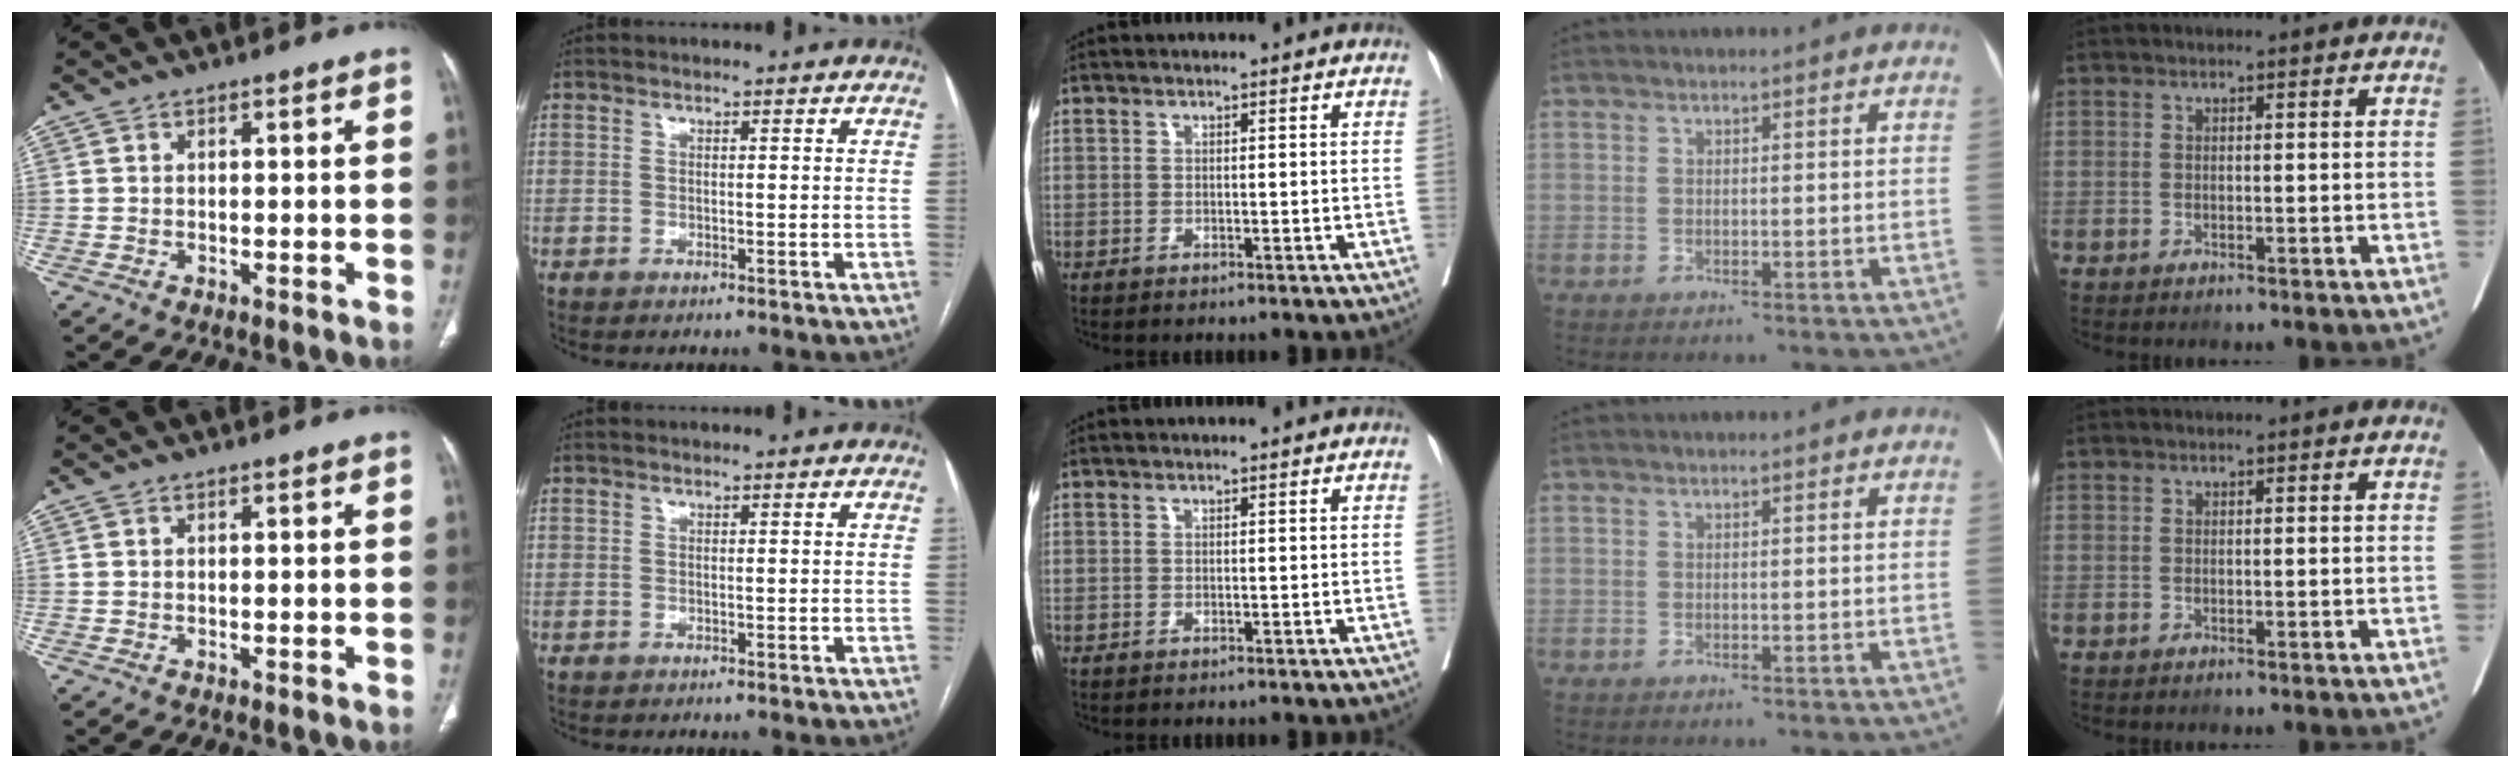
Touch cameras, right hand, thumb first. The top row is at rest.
{}